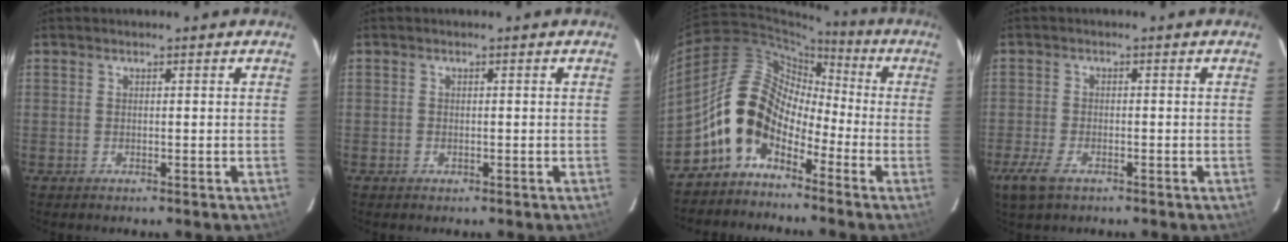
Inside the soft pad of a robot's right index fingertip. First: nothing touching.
{"total": 1.0, "force": [-0.5, 0.8, 0.1], "torque": [-0.001, 0.000, -0.006]}
{"total": 10.8, "force": [-5.4, 7.3, 5.8], "torque": [-0.098, 0.023, -0.112]}
{"total": 5.4, "force": [-3.4, 2.6, 3.3], "torque": [-0.092, -0.012, -0.064]}